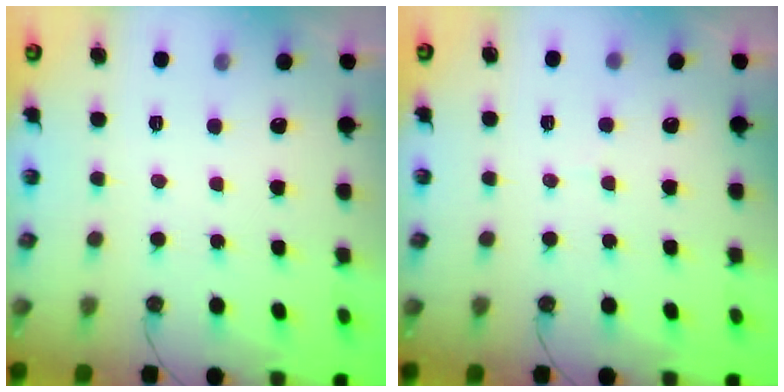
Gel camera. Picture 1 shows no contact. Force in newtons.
{"total": 3.5, "press": 3.5, "slide": 0.5}